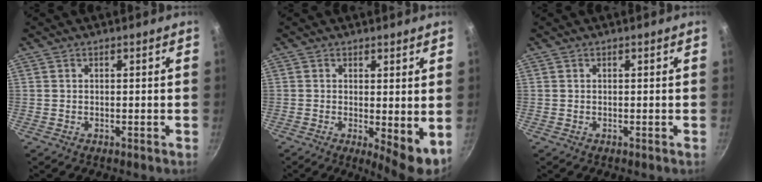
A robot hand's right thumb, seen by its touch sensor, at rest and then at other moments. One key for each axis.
{"total": 6.1, "fx": 0.2, "fy": 2.0, "fz": 5.7, "tx": -0.078, "ty": -0.020, "tz": 0.005}
{"total": 0.0}